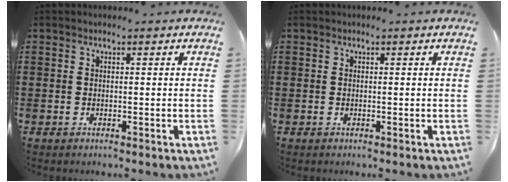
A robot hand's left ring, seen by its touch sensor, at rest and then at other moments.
{"total": 0.0}